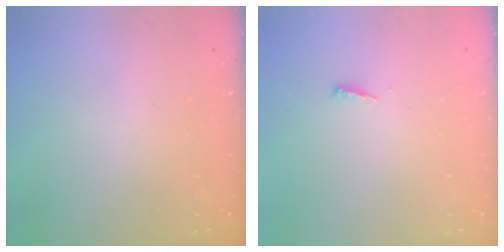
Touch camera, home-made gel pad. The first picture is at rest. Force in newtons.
{"total": 3.5, "press": 3.4, "slide": 0.3}